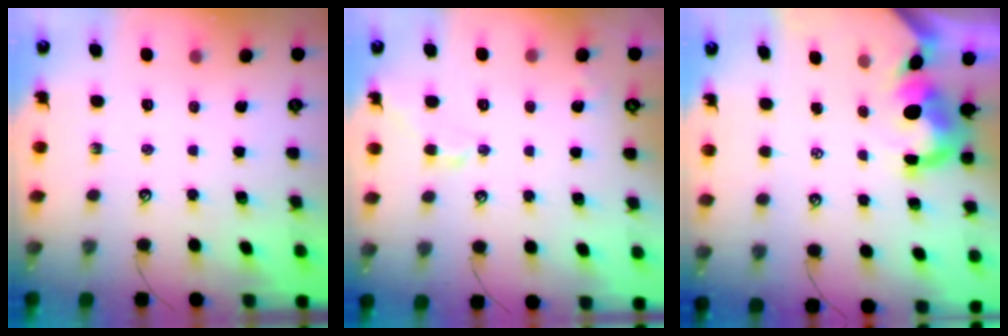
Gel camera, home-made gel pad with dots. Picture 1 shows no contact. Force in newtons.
{"total": 1.2, "press": 0.9, "slide": 0.7}
{"total": 3.7, "press": 3.6, "slide": 0.9}